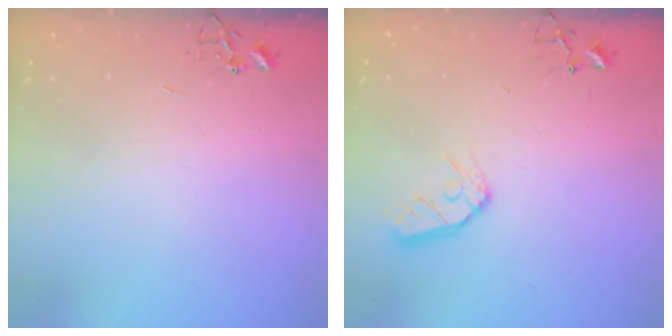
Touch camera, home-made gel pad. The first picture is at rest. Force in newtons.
{"total": 9.7, "press": 9.7, "slide": 0.9}